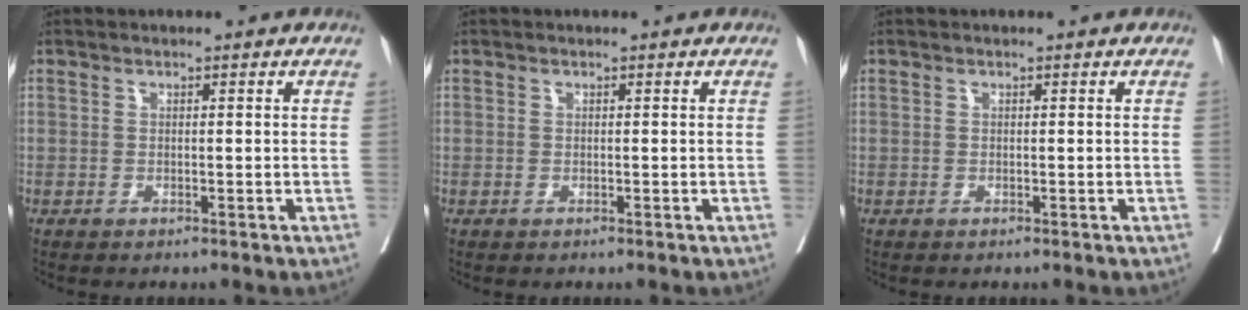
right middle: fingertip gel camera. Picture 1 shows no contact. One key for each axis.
{"total": 0.0}
{"total": 0.0}